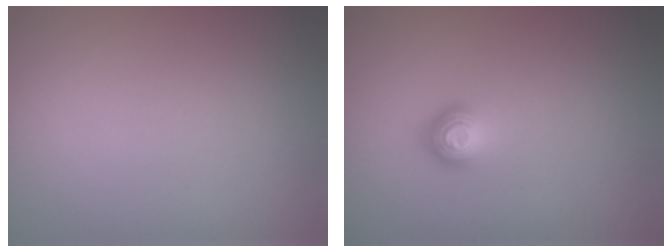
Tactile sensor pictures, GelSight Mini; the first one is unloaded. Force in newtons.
{"total": 1.2, "press": 0.9, "slide": 0.7}